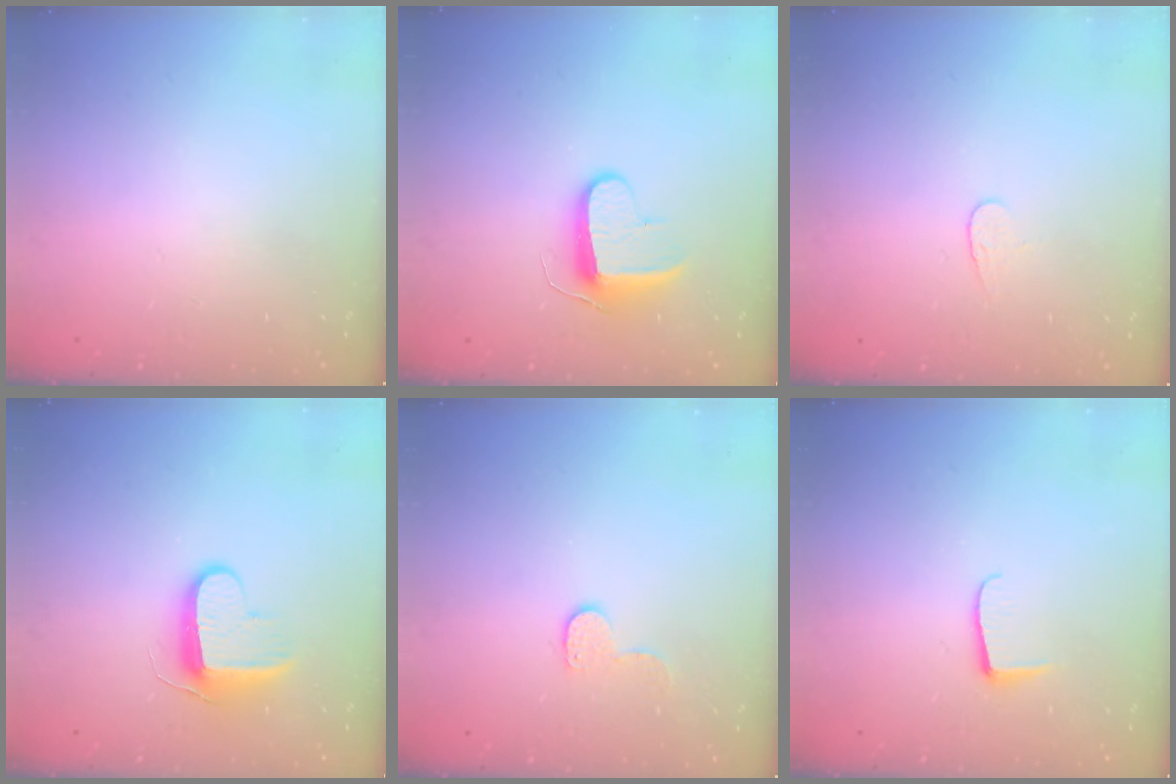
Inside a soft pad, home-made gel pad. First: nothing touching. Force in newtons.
{"total": 9.2, "press": 9.2, "slide": 0.3}
{"total": 4.3, "press": 4.3, "slide": 0.3}
{"total": 9.2, "press": 9.2, "slide": 0.9}
{"total": 5.6, "press": 5.6, "slide": 0.4}
{"total": 6.0, "press": 5.9, "slide": 0.6}